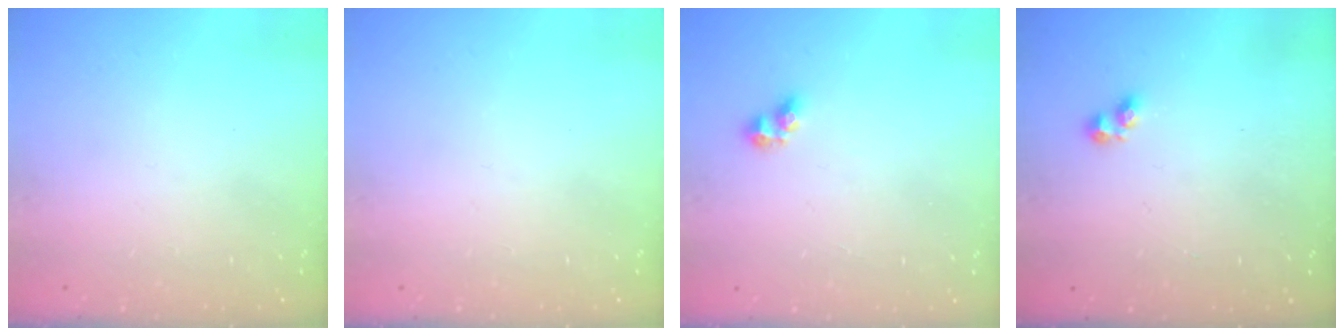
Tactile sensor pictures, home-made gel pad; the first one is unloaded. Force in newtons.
{"total": 0.0}
{"total": 3.3, "press": 3.3, "slide": 0.2}
{"total": 2.4, "press": 2.3, "slide": 0.4}